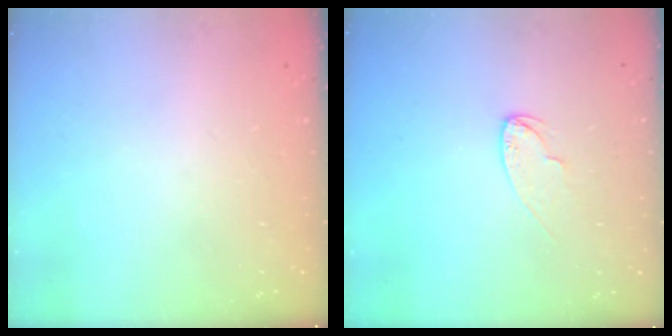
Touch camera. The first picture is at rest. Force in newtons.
{"total": 5.1, "press": 5.1, "slide": 0.4}